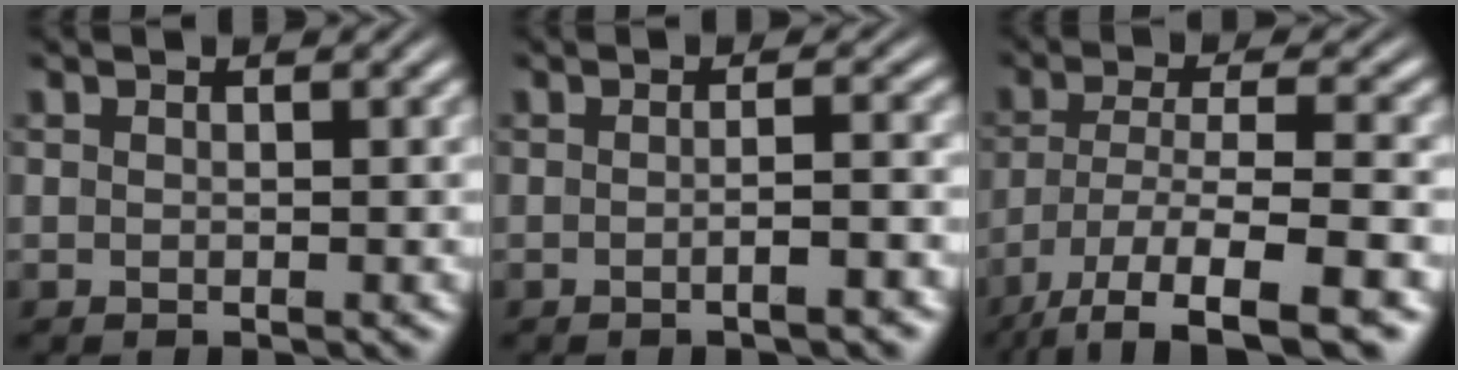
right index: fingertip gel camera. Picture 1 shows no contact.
{"total": 1.6, "force": [-1.1, -0.2, 1.2], "torque": [-0.015, 0.002, -0.022]}
{"total": 10.4, "force": [-7.1, 3.7, 6.7], "torque": [-0.120, -0.047, -0.081]}